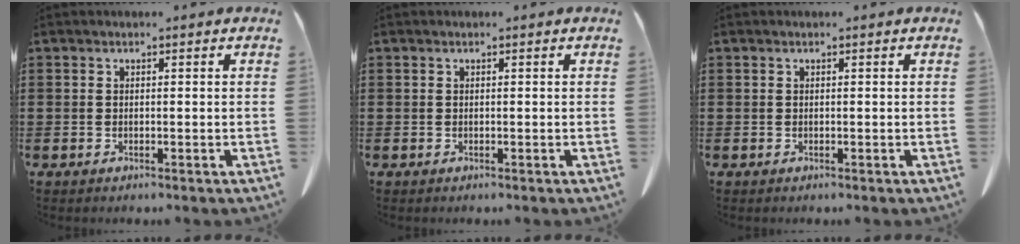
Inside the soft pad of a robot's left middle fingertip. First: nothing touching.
{"total": 0.0}
{"total": 0.0}